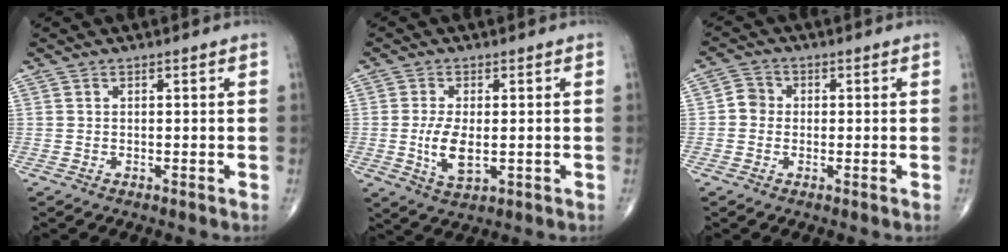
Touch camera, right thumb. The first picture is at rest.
{"total": 6.4, "force": [-0.7, 3.0, 5.6], "torque": [-0.112, -0.012, -0.006]}
{"total": 3.1, "force": [-0.3, 2.9, 1.2], "torque": [-0.004, 0.007, -0.013]}